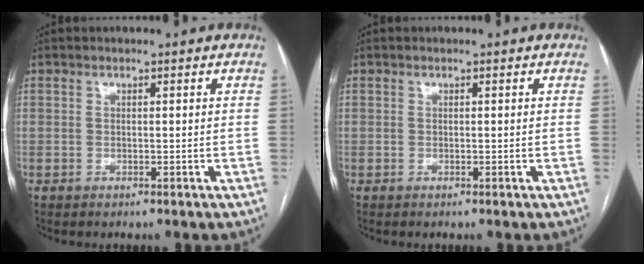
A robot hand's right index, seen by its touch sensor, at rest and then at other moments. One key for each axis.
{"total": 0.0}